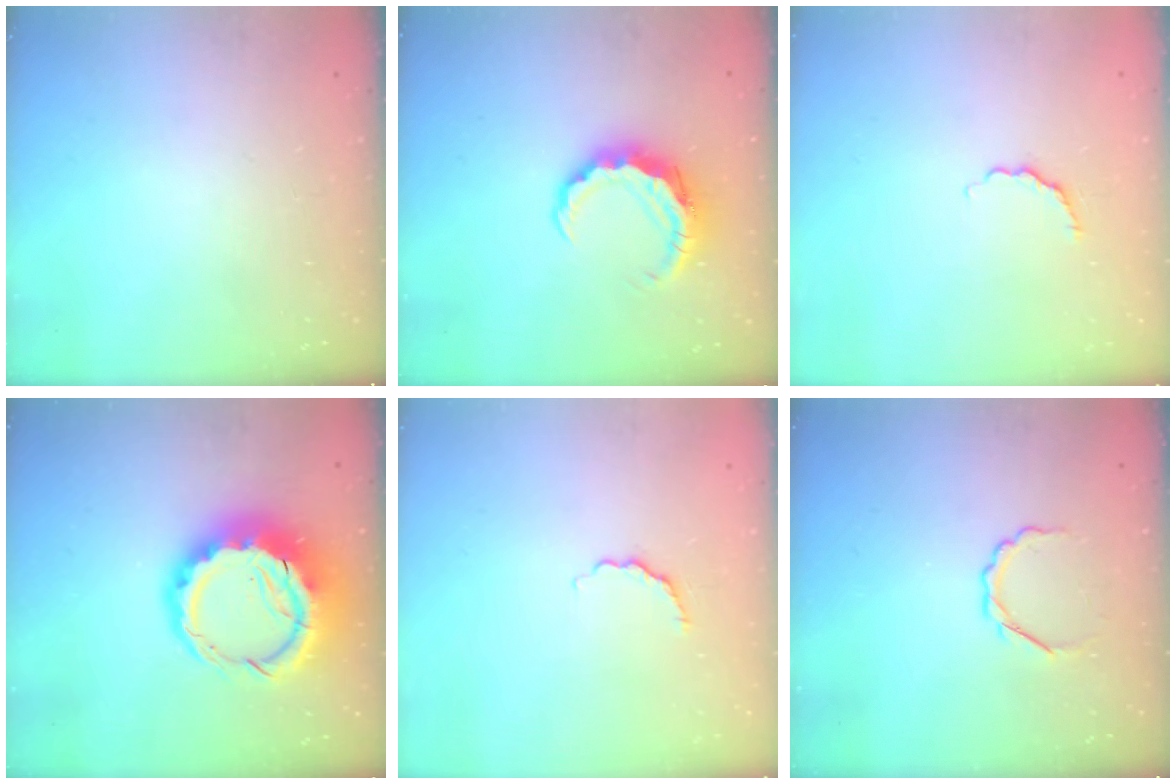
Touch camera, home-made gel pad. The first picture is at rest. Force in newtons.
{"total": 8.0, "press": 7.9, "slide": 0.7}
{"total": 3.4, "press": 3.3, "slide": 0.6}
{"total": 14.6, "press": 14.3, "slide": 3.0}
{"total": 3.4, "press": 3.3, "slide": 0.6}
{"total": 3.7, "press": 3.5, "slide": 1.1}